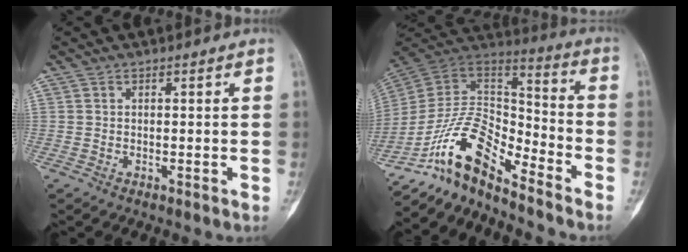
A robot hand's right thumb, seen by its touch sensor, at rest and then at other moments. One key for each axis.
{"total": 14.6, "fx": -11.4, "fy": 4.9, "fz": 7.8, "tx": -0.129, "ty": 0.103, "tz": -0.217}